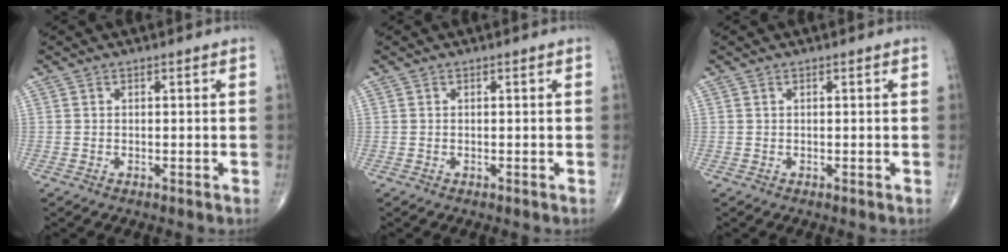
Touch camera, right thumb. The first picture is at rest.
{"total": 0.0}
{"total": 0.0}